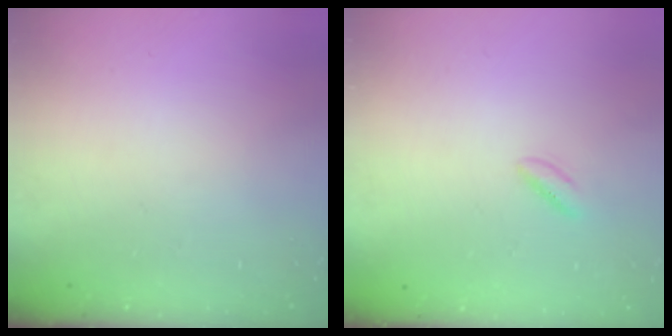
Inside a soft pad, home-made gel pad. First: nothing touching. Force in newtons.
{"total": 1.4, "press": 1.0, "slide": 0.9}